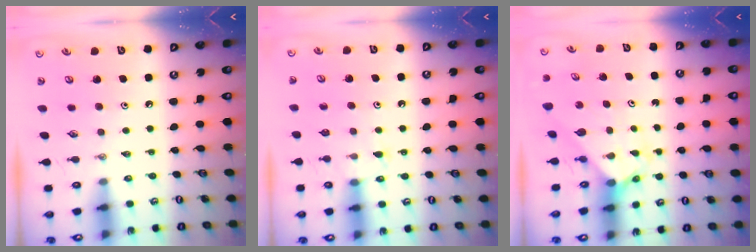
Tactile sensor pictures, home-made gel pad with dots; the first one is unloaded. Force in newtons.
{"total": 7.0, "press": 7.0, "slide": 0.6}
{"total": 2.1, "press": 2.1, "slide": 0.2}